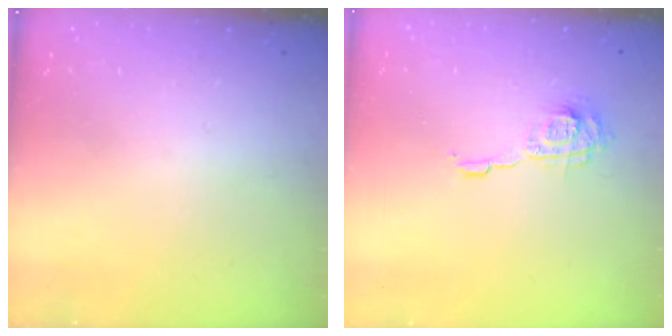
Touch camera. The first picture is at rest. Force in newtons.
{"total": 9.0, "press": 9.0, "slide": 0.4}